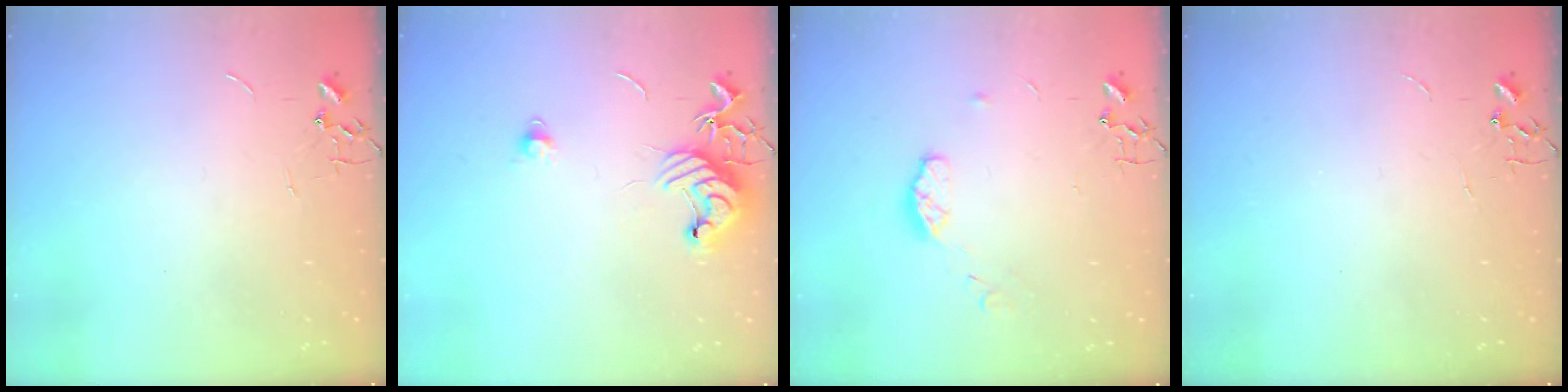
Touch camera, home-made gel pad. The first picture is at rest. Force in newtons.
{"total": 11.0, "press": 10.9, "slide": 0.9}
{"total": 6.7, "press": 6.7, "slide": 0.5}
{"total": 0.0}